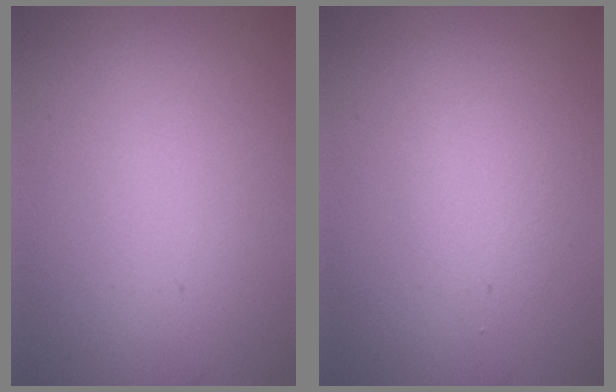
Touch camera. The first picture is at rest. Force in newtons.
{"total": 1.3, "press": 1.3, "slide": 0.1}